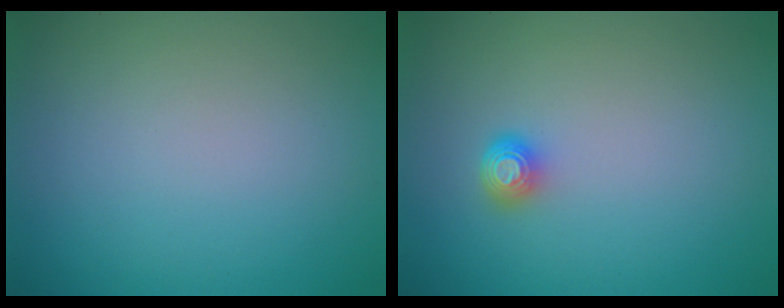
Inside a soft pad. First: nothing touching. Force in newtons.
{"total": 1.7, "press": 1.2, "slide": 1.1}